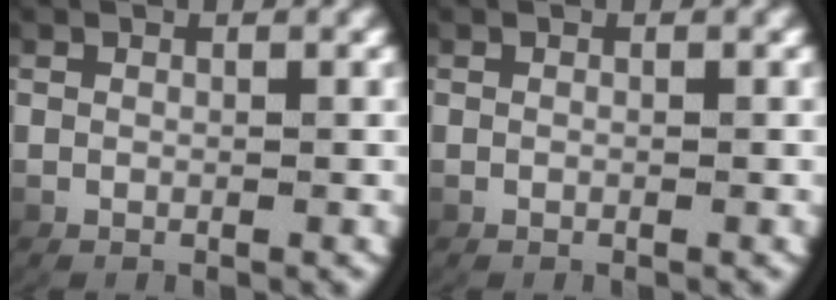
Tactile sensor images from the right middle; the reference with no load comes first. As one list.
[{"total": 0.0}]